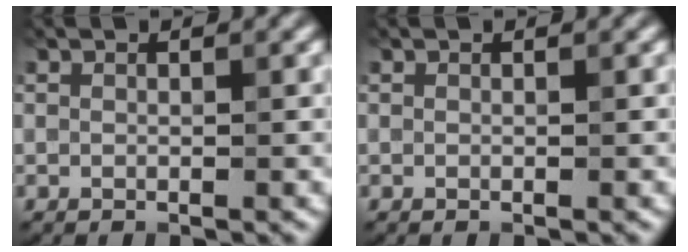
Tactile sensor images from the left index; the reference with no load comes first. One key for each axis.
{"total": 0.0}